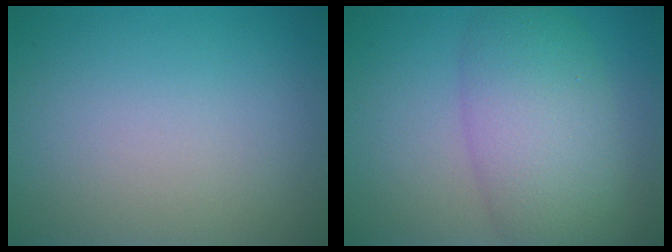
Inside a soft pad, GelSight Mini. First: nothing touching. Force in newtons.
{"total": 7.1, "press": 7.1, "slide": 0.2}